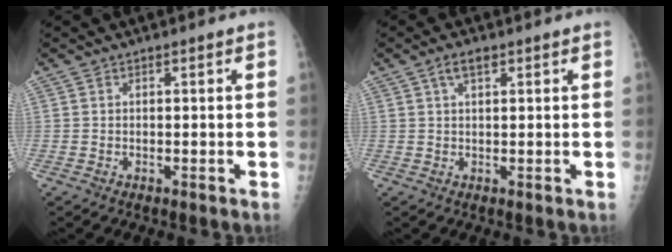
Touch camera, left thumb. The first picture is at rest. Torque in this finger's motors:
{"motor_torque": [0.09, -0.15, 0.43, 0.13, 0.00]}